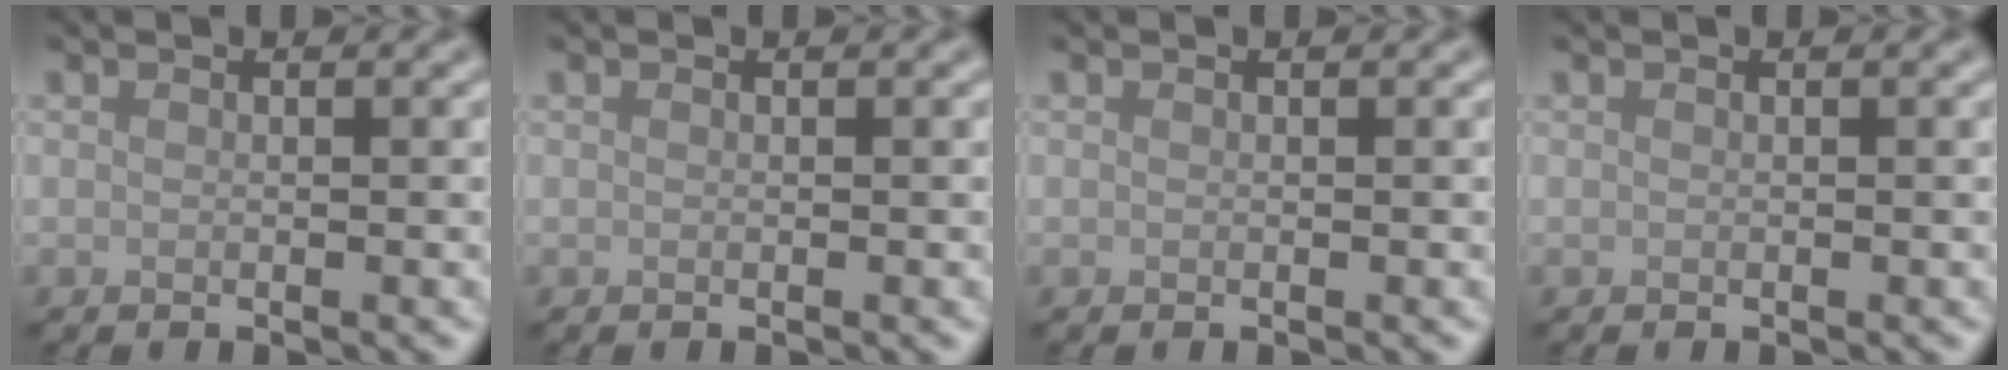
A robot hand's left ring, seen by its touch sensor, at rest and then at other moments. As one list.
[{"total": 0.0}, {"total": 0.0}, {"total": 0.0}]